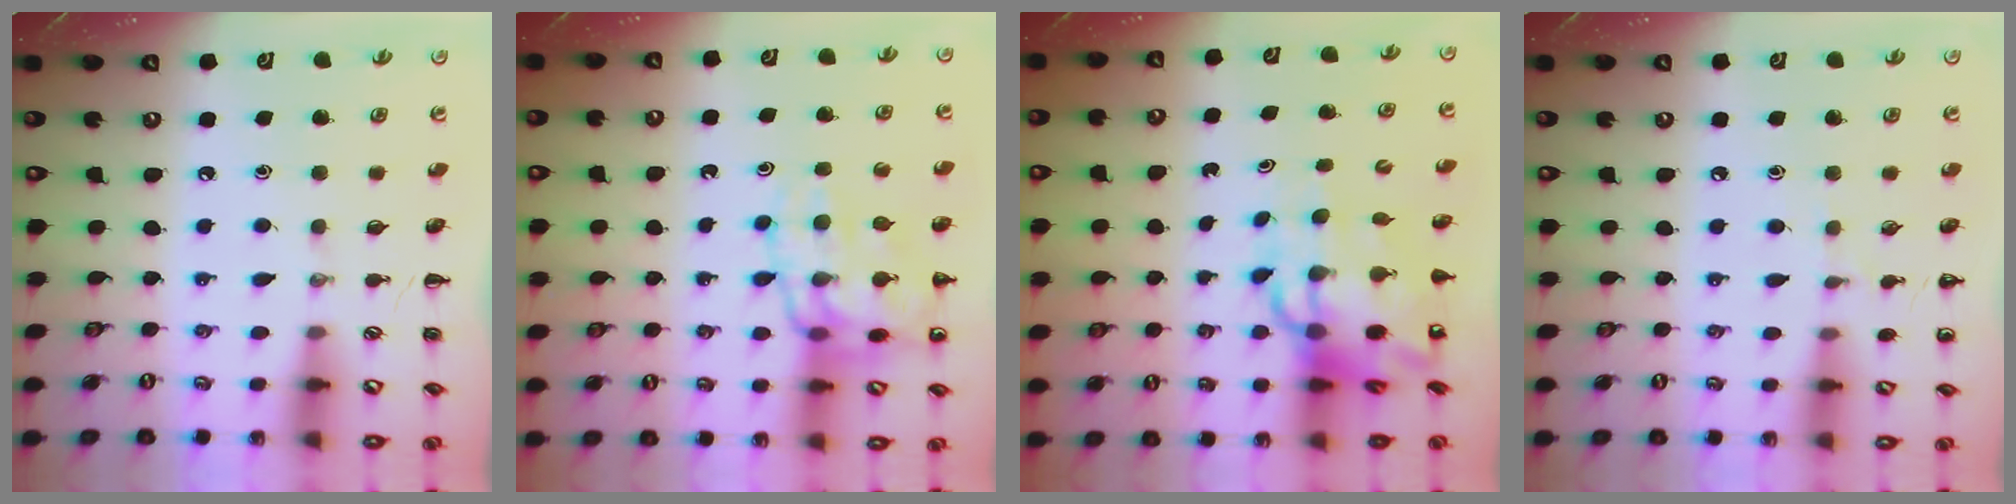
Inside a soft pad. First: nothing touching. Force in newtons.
{"total": 14.7, "press": 14.5, "slide": 2.1}
{"total": 11.5, "press": 11.0, "slide": 3.2}
{"total": 4.4, "press": 4.2, "slide": 1.4}